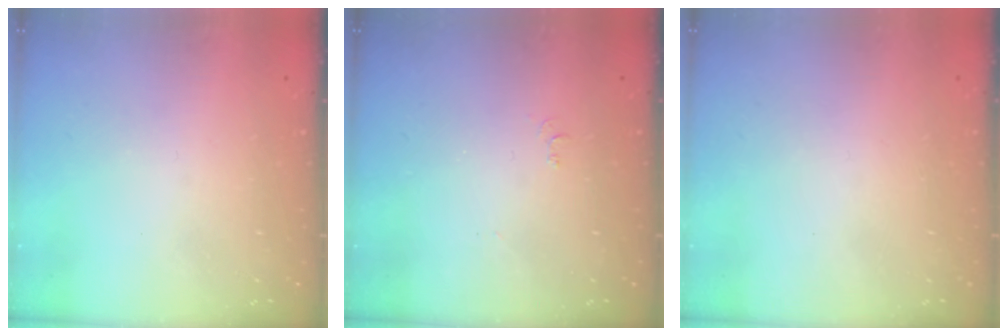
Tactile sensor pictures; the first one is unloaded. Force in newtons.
{"total": 6.1, "press": 6.1, "slide": 0.7}
{"total": 1.7, "press": 1.7, "slide": 0.1}